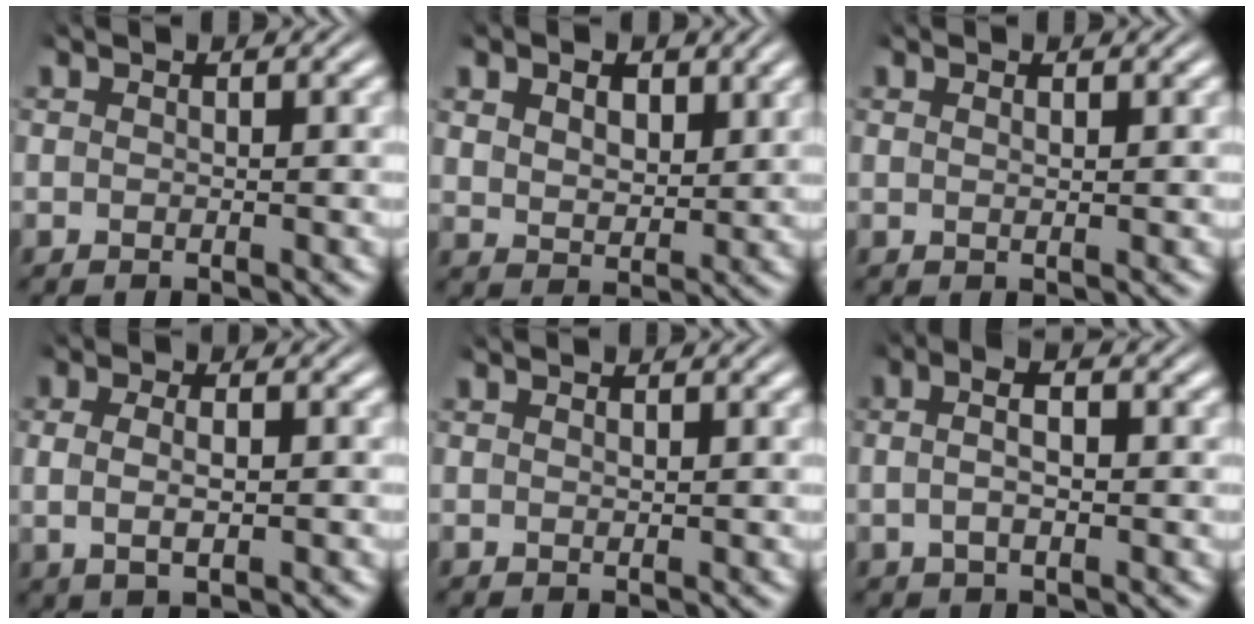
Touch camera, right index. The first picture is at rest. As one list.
[{"total": 2.9, "force": [1.4, 1.8, 1.6], "torque": [-0.038, -0.020, 0.040]}, {"total": 0.7, "force": [0.3, -0.4, 0.5], "torque": [-0.006, -0.005, 0.009]}, {"total": 3.1, "force": [0.0, 1.6, 2.7], "torque": [-0.049, -0.002, 0.005]}, {"total": 0.0}, {"total": 3.6, "force": [0.3, 1.7, 3.2], "torque": [-0.055, 0.007, -0.002]}]